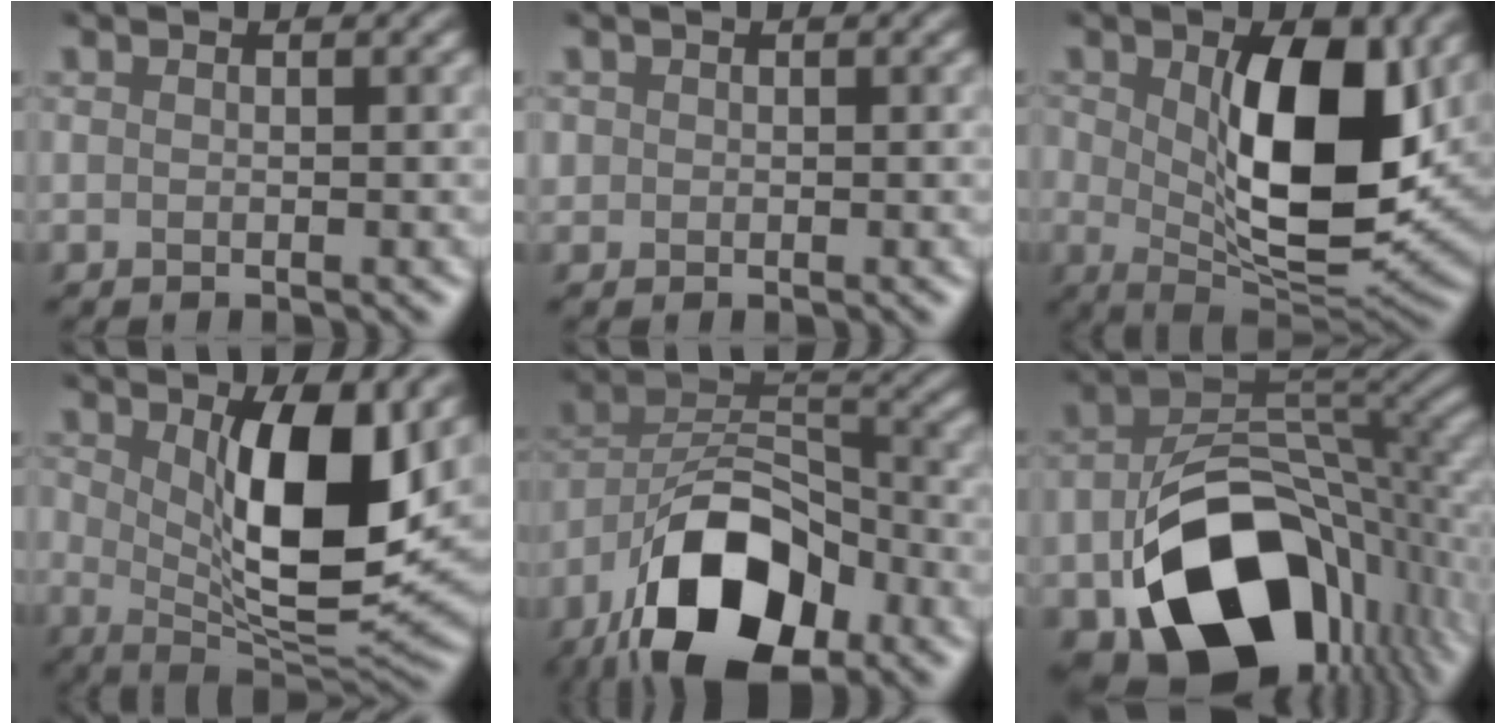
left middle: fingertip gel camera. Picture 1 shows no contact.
{"total": 0.8, "force": [0.1, 0.2, -0.7], "torque": [0.009, 0.001, 0.009]}
{"total": 9.6, "force": [1.3, 4.3, 8.4], "torque": [-0.145, -0.002, 0.032]}
{"total": 9.0, "force": [1.4, 3.1, 8.4], "torque": [-0.146, -0.006, 0.033]}
{"total": 12.1, "force": [-7.4, 5.9, 7.5], "torque": [-0.135, 0.003, -0.132]}
{"total": 15.8, "force": [-7.0, 10.5, 9.5], "torque": [-0.177, -0.025, -0.098]}